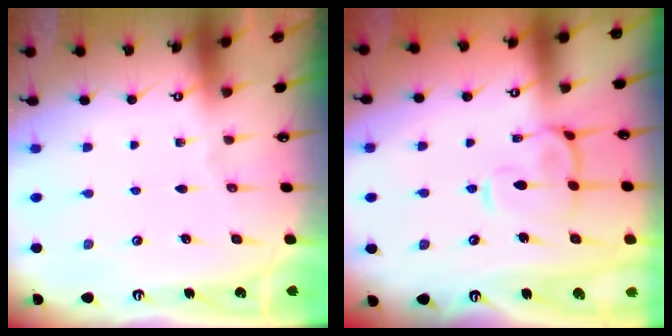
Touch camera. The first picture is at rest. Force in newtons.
{"total": 5.8, "press": 5.6, "slide": 1.3}